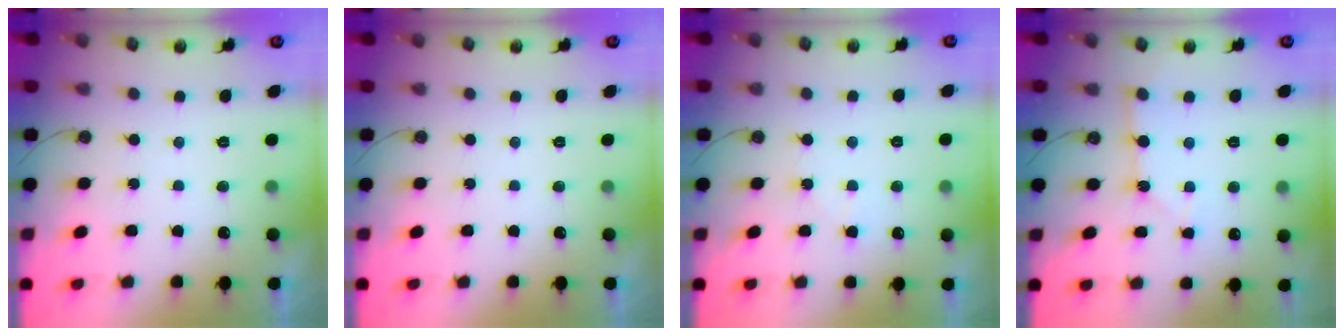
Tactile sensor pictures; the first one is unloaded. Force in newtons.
{"total": 0.0}
{"total": 3.7, "press": 3.7, "slide": 0.6}
{"total": 2.7, "press": 2.7, "slide": 0.3}